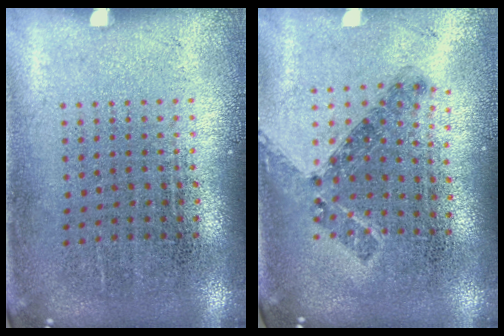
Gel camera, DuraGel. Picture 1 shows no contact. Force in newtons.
{"total": 0.8, "press": 0.8, "slide": 0.3}